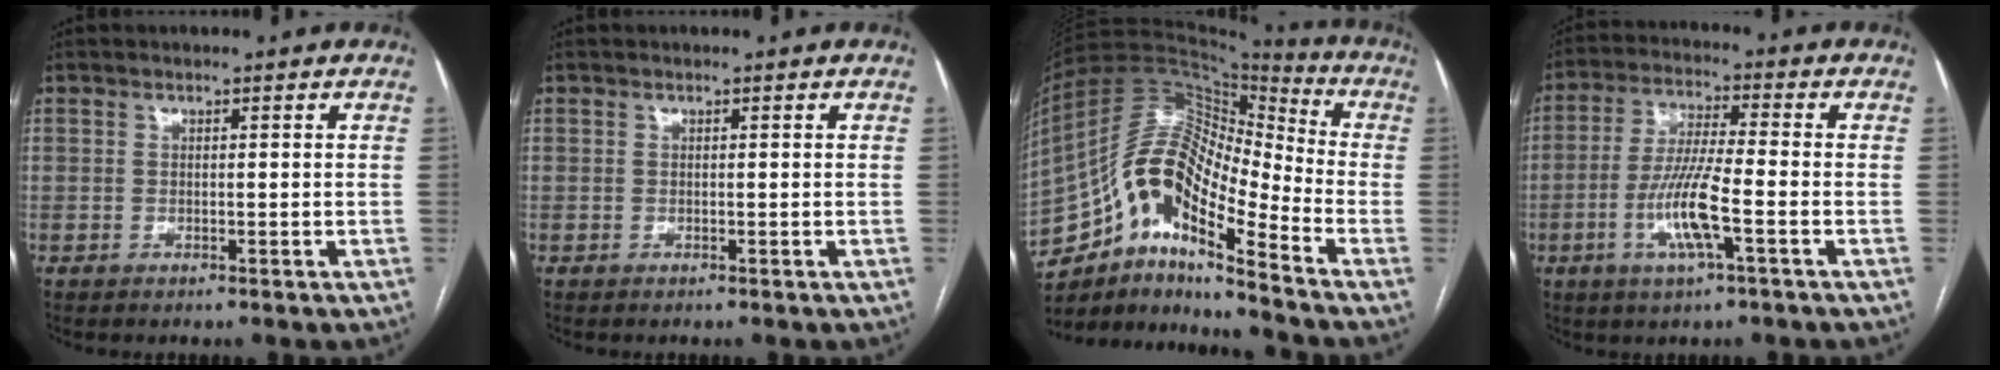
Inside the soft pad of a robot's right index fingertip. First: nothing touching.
{"total": 0.0}
{"total": 16.9, "force": [-9.6, 4.6, 13.1], "torque": [-0.244, 0.044, -0.166]}
{"total": 9.7, "force": [-3.2, 0.8, 9.1], "torque": [-0.185, -0.006, -0.062]}